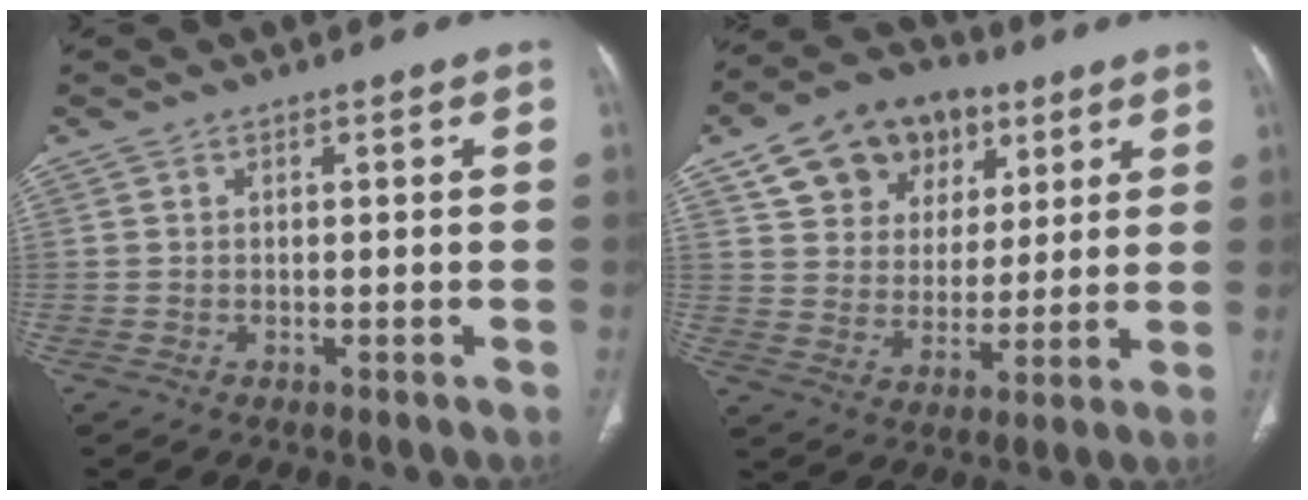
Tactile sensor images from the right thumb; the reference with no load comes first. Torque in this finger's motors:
{"motor_torque": [-0.36, 3.02, 1.31, 0.78, 0.08]}